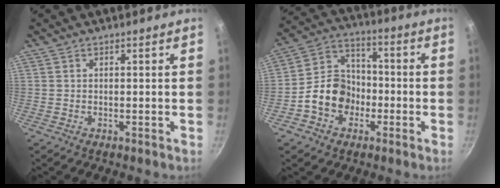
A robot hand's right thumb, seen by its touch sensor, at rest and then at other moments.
{"total": 11.6, "force": [-3.6, 9.3, 5.8], "torque": [-0.065, 0.044, -0.079]}